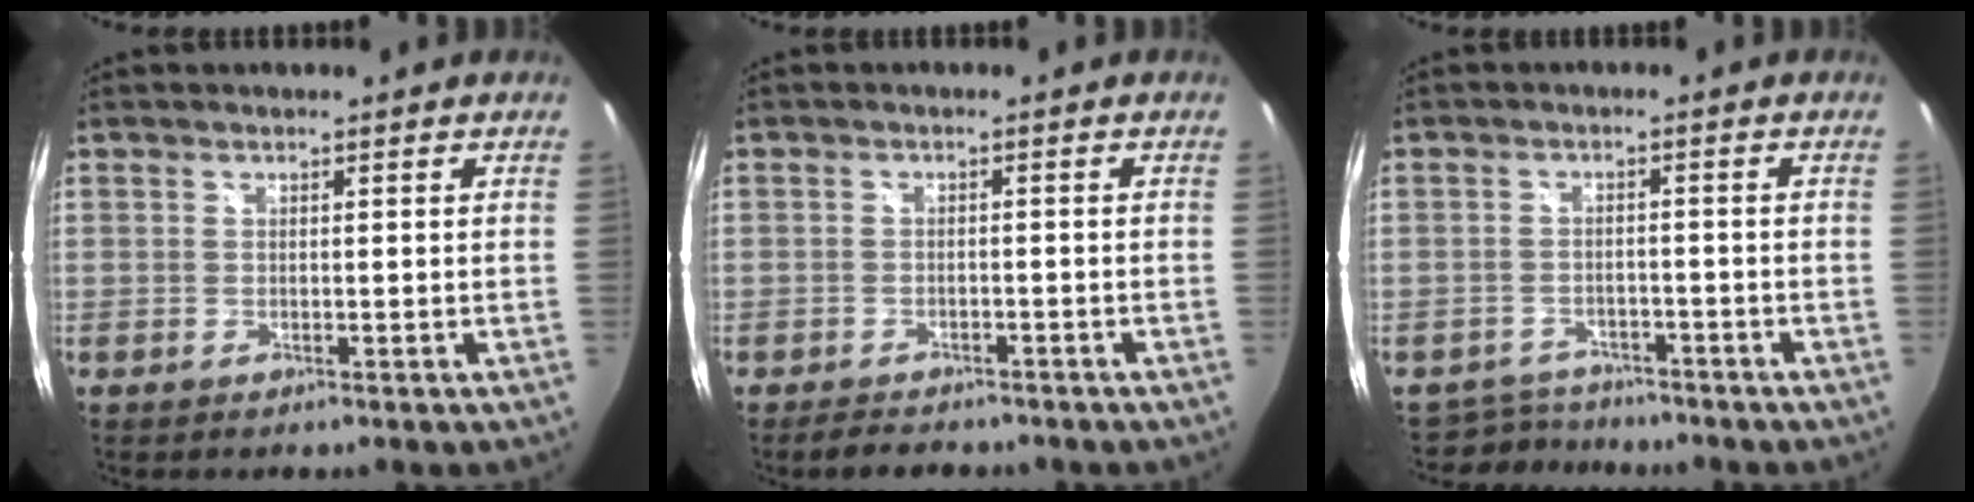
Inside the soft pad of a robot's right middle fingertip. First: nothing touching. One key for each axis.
{"total": 4.4, "fx": -3.8, "fy": 1.9, "fz": 1.3, "tx": -0.035, "ty": 0.001, "tz": -0.054}
{"total": 5.5, "fx": -5.0, "fy": 2.4, "fz": 0.0, "tx": -0.015, "ty": 0.006, "tz": -0.081}